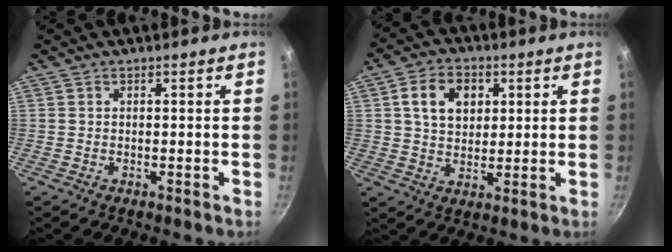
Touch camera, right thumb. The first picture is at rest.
{"total": 9.2, "force": [2.6, 6.8, 5.6], "torque": [-0.076, 0.002, 0.039]}